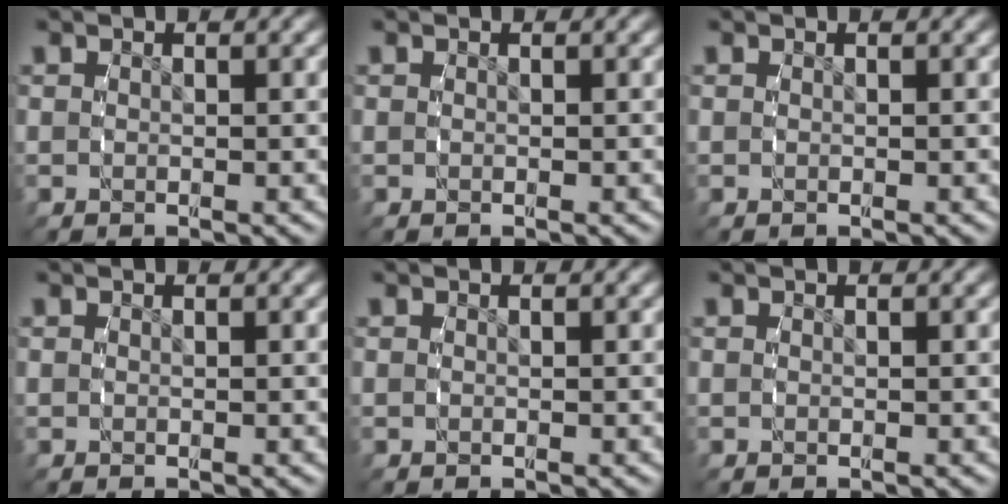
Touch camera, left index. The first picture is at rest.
{"total": 0.0}
{"total": 0.0}
{"total": 0.0}
{"total": 0.0}
{"total": 0.0}